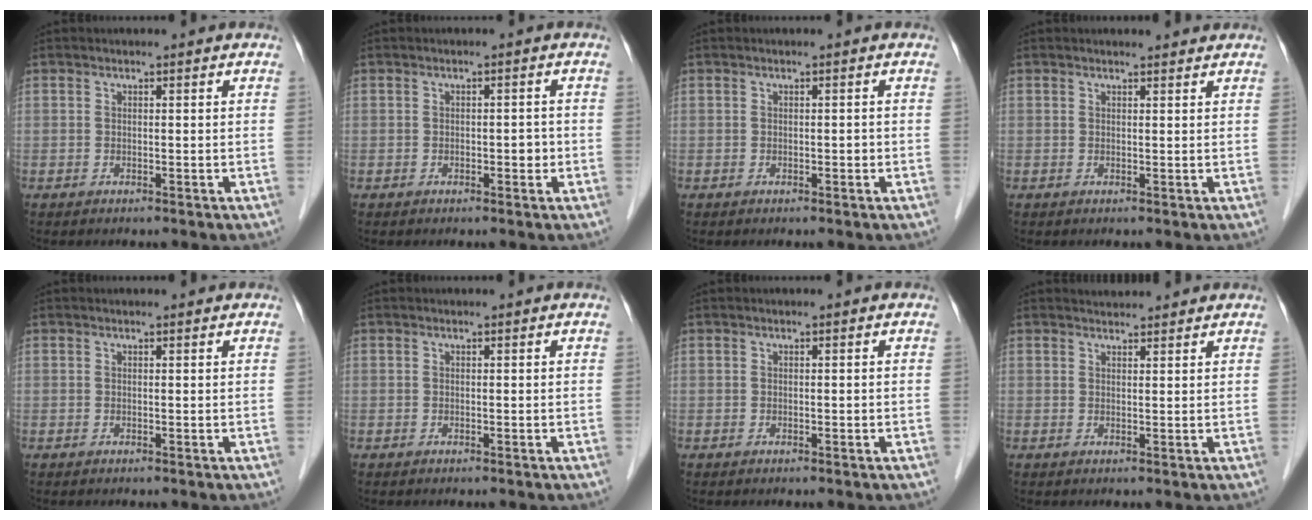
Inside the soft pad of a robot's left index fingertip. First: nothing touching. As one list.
[{"total": 1.6, "force": [-0.6, 0.8, 1.3], "torque": [-0.014, 0.003, -0.008]}, {"total": 0.5, "force": [-0.2, 0.2, 0.4], "torque": [-0.004, 0.001, -0.003]}, {"total": 2.3, "force": [2.2, 0.3, 0.6], "torque": [-0.013, 0.004, 0.026]}, {"total": 0.6, "force": [0.5, 0.1, 0.2], "torque": [-0.007, 0.002, 0.006]}, {"total": 0.0}, {"total": 0.0}, {"total": 2.9, "force": [2.9, 0.4, 0.4], "torque": [-0.012, 0.019, 0.042]}]